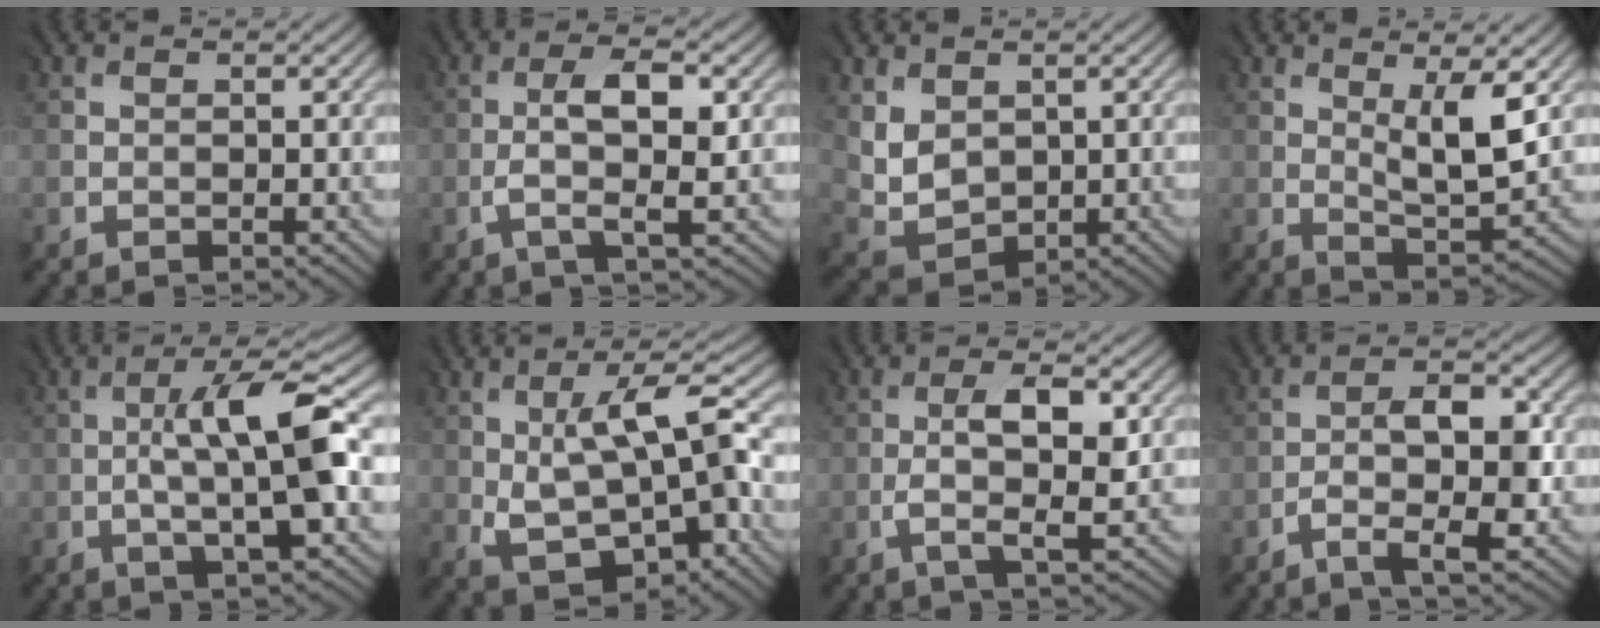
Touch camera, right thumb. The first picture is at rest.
{"total": 5.1, "force": [-0.3, 1.3, 4.9], "torque": [-0.095, 0.009, -0.009]}
{"total": 5.7, "force": [2.0, 4.3, 3.2], "torque": [-0.097, -0.012, 0.047]}
{"total": 6.5, "force": [1.8, 1.8, 6.0], "torque": [-0.106, -0.009, 0.037]}
{"total": 10.4, "force": [-0.4, 2.1, 10.2], "torque": [-0.158, 0.014, -0.008]}
{"total": 9.7, "force": [-0.1, 3.9, 8.9], "torque": [-0.162, -0.002, 0.005]}
{"total": 5.6, "force": [-0.1, 1.5, 5.4], "torque": [-0.101, 0.005, -0.005]}
{"total": 6.7, "force": [-2.7, 1.8, 5.8], "torque": [-0.094, 0.007, -0.050]}